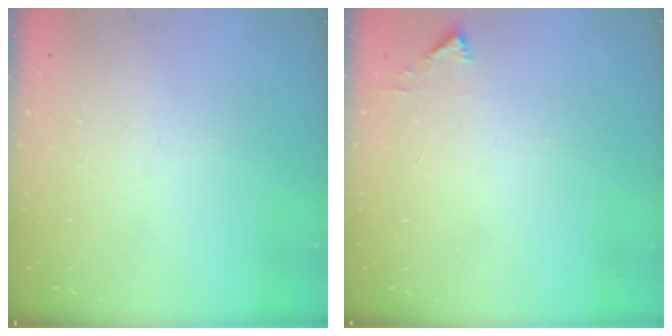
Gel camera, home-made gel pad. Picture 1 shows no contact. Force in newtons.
{"total": 2.3, "press": 2.3, "slide": 0.2}